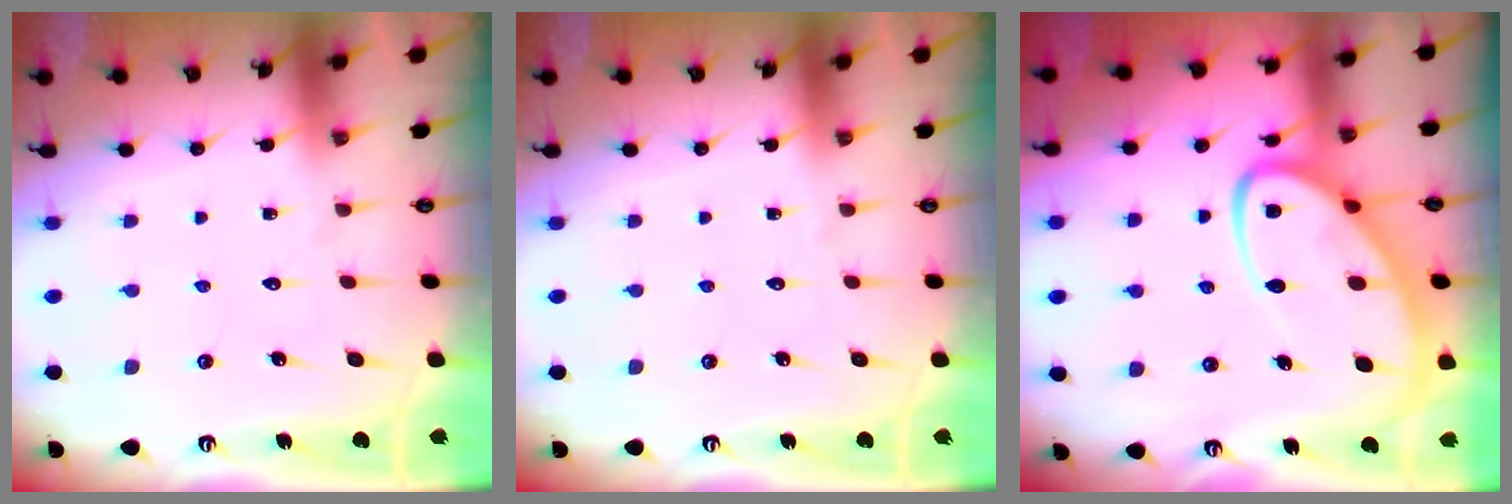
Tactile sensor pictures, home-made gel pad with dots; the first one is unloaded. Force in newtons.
{"total": 0.0}
{"total": 11.2, "press": 11.1, "slide": 0.9}